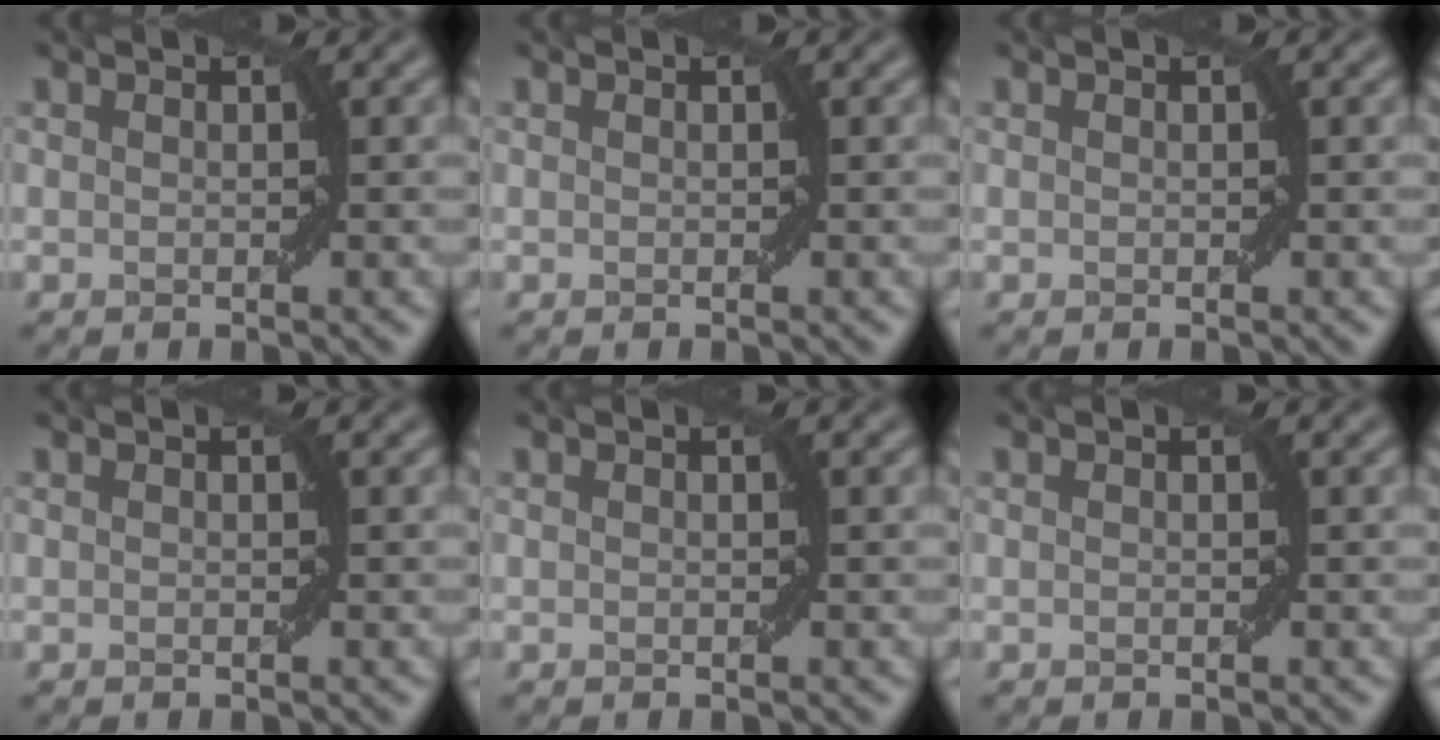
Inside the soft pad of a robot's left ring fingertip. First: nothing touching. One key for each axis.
{"total": 0.0}
{"total": 0.0}
{"total": 0.0}
{"total": 0.0}
{"total": 0.0}